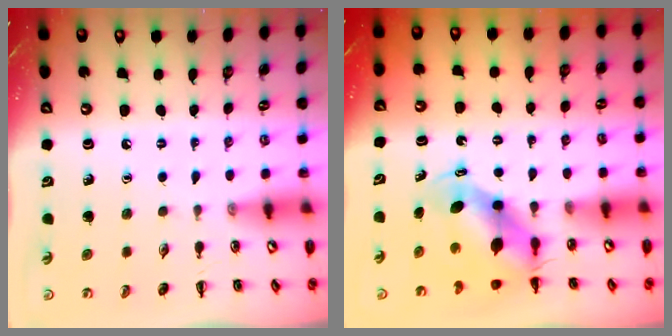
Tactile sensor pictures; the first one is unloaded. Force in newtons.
{"total": 5.6, "press": 5.4, "slide": 1.6}